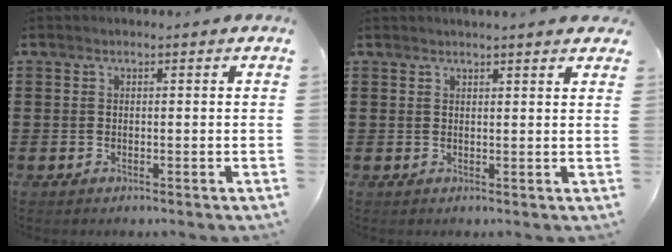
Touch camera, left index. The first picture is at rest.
{"total": 1.5, "force": [1.4, -0.1, 0.5], "torque": [-0.012, 0.000, 0.028]}